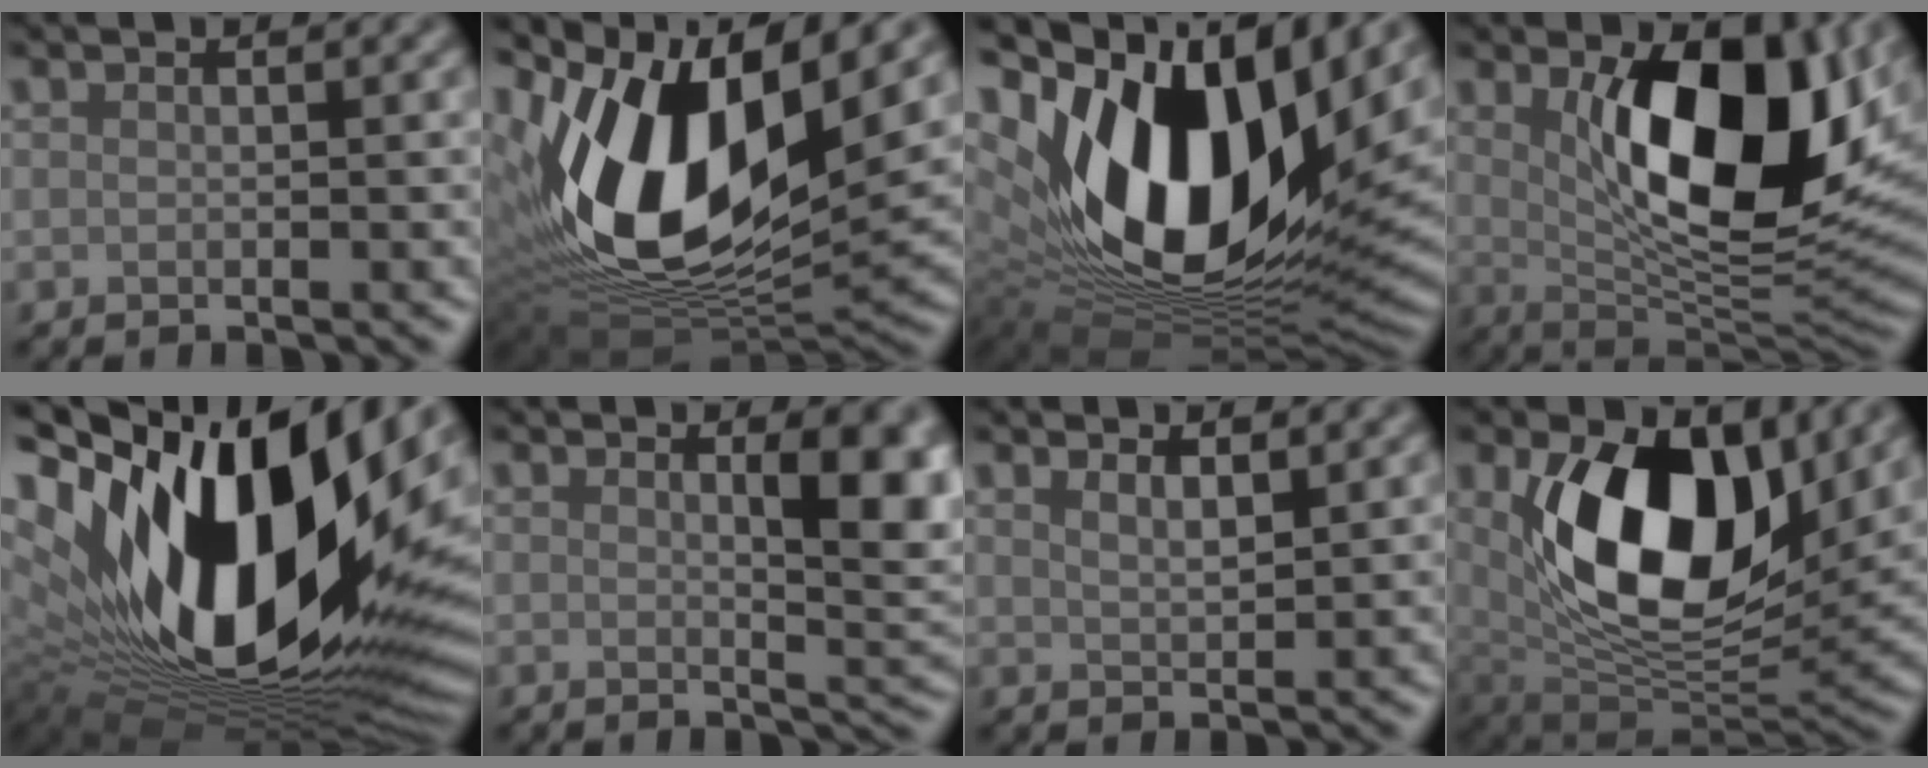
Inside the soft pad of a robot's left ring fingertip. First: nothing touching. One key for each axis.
{"total": 14.0, "fx": 3.0, "fy": 7.7, "fz": 11.3, "tx": -0.231, "ty": -0.010, "tz": 0.058}
{"total": 17.1, "fx": 4.4, "fy": 10.2, "fz": 12.9, "tx": -0.270, "ty": -0.003, "tz": 0.087}
{"total": 12.5, "fx": 2.4, "fy": 5.7, "fz": 10.8, "tx": -0.159, "ty": -0.007, "tz": 0.046}
{"total": 20.2, "fx": 3.9, "fy": 10.4, "fz": 17.0, "tx": -0.325, "ty": -0.016, "tz": 0.077}
{"total": 5.8, "fx": 1.3, "fy": 1.6, "fz": 5.4, "tx": -0.062, "ty": -0.001, "tz": 0.029}
{"total": 1.4, "fx": 1.3, "fy": 0.2, "fz": 0.6, "tx": -0.013, "ty": -0.001, "tz": 0.028}
{"total": 12.5, "fx": 3.2, "fy": 7.3, "fz": 9.7, "tx": -0.164, "ty": -0.023, "tz": 0.065}